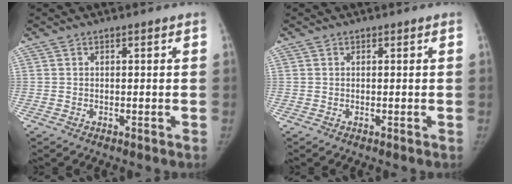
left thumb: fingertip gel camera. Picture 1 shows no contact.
{"total": 0.0}